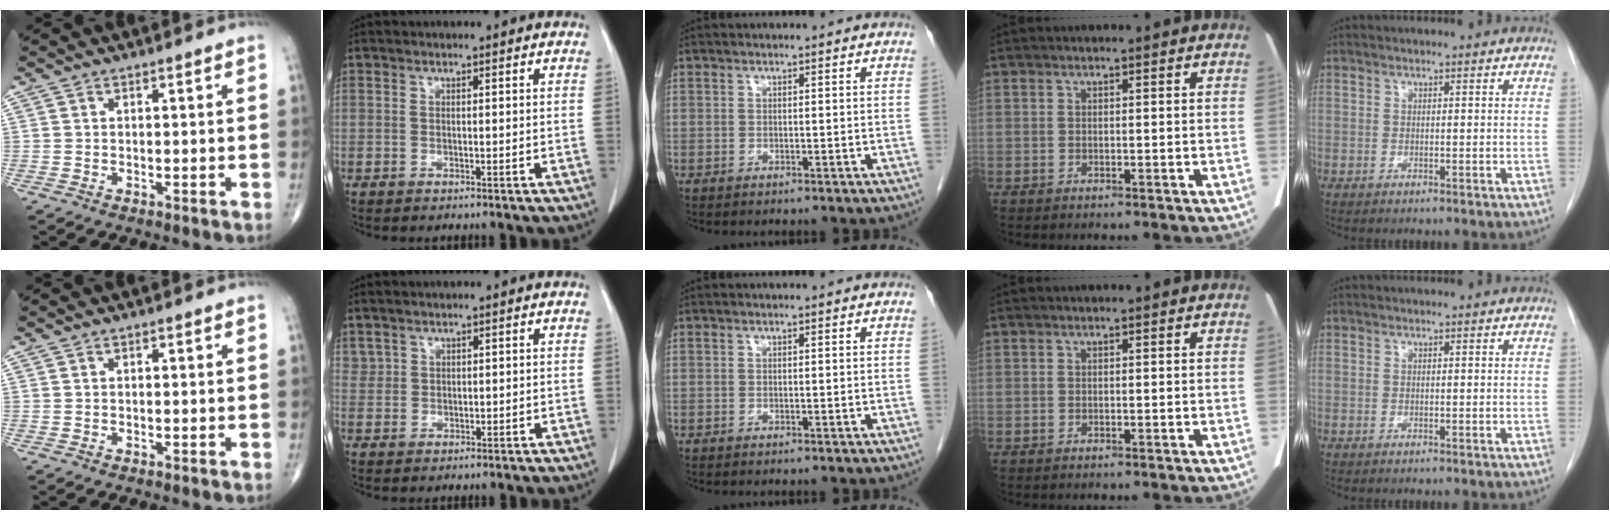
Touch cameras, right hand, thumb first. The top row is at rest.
{"index": {"total": 1.6, "force": [1.1, 1.2, 0.2], "torque": [0.002, 0.002, 0.023]}}